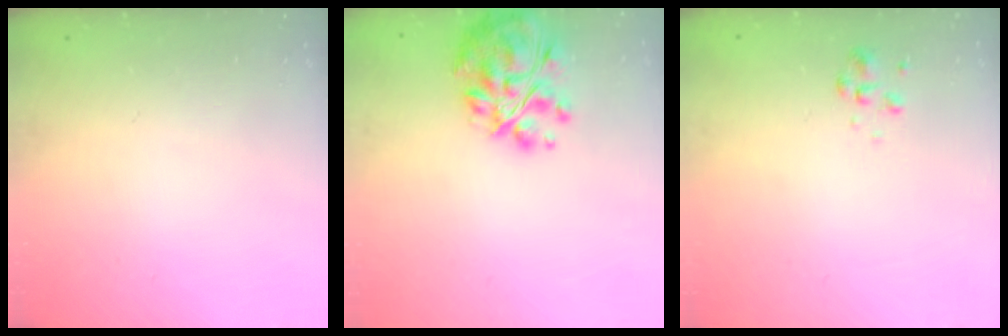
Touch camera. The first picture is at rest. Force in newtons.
{"total": 14.0, "press": 13.1, "slide": 4.9}
{"total": 2.5, "press": 2.5, "slide": 0.6}